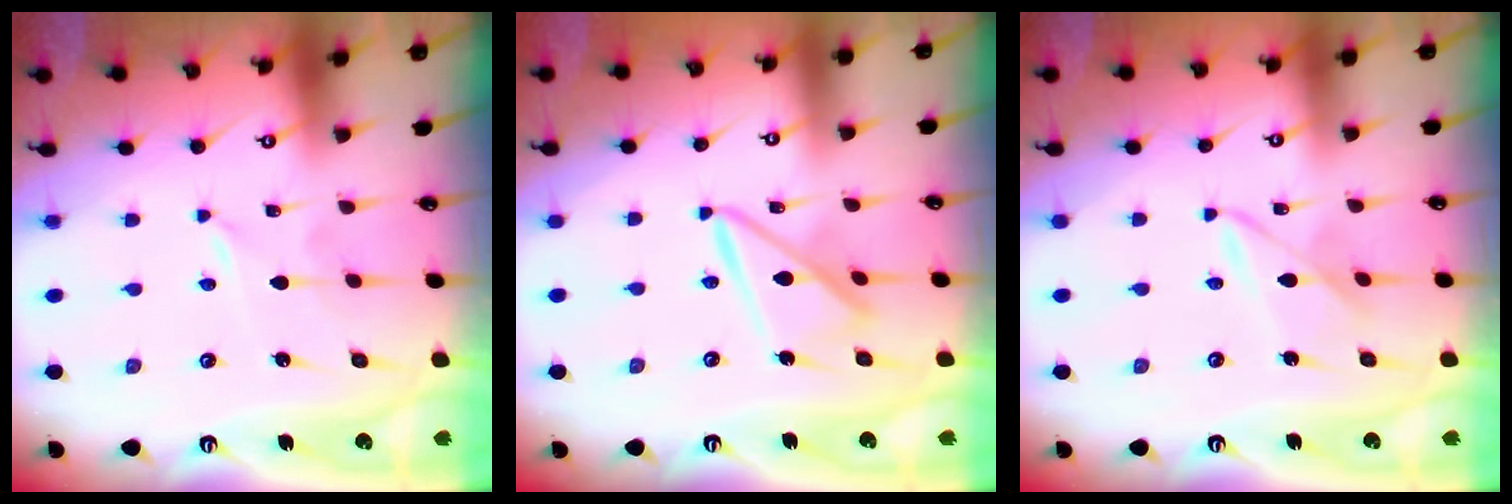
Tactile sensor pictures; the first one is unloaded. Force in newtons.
{"total": 12.2, "press": 12.1, "slide": 1.1}
{"total": 5.6, "press": 5.5, "slide": 0.5}